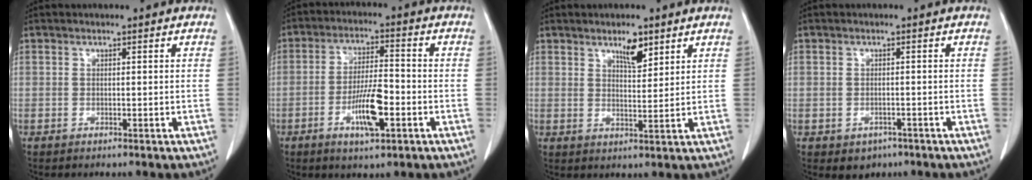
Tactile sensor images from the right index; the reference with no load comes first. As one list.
[{"total": 8.3, "force": [-3.1, 1.9, 7.5], "torque": [-0.142, -0.001, -0.051]}, {"total": 4.2, "force": [2.8, 1.0, 2.9], "torque": [-0.048, -0.002, 0.047]}, {"total": 2.5, "force": [-1.3, 2.0, 0.7], "torque": [-0.002, 0.005, -0.011]}]